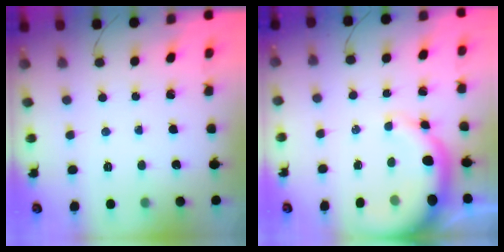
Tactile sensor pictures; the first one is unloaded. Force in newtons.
{"total": 8.9, "press": 8.5, "slide": 2.6}